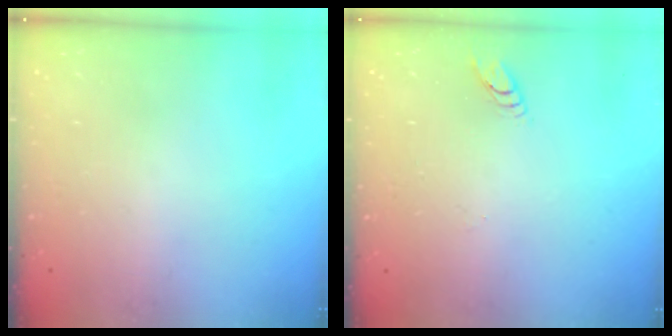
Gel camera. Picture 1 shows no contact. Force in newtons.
{"total": 2.7, "press": 2.7, "slide": 0.3}